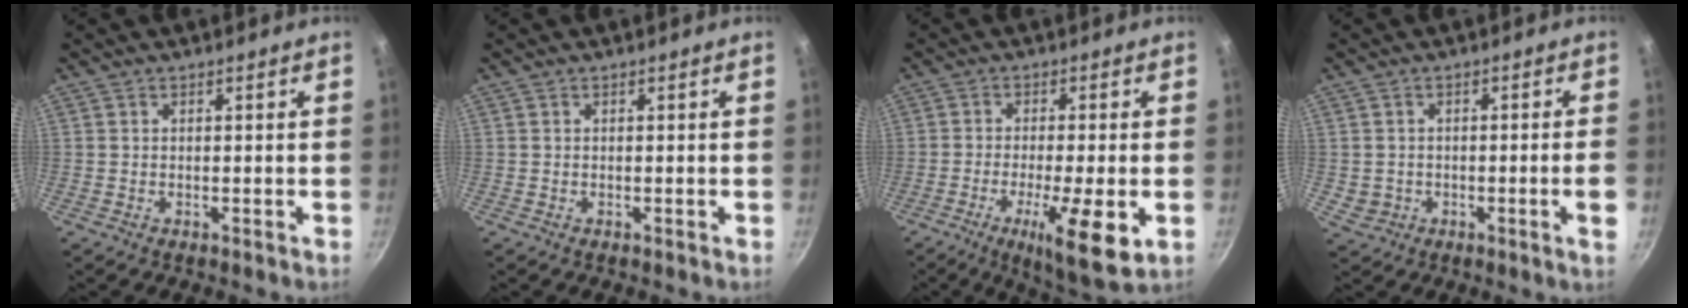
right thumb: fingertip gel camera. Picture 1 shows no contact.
{"total": 0.0}
{"total": 11.6, "force": [-3.8, 2.4, 10.7], "torque": [-0.178, -0.002, -0.058]}
{"total": 4.9, "force": [-0.7, 1.5, 4.6], "torque": [-0.070, 0.012, 0.000]}